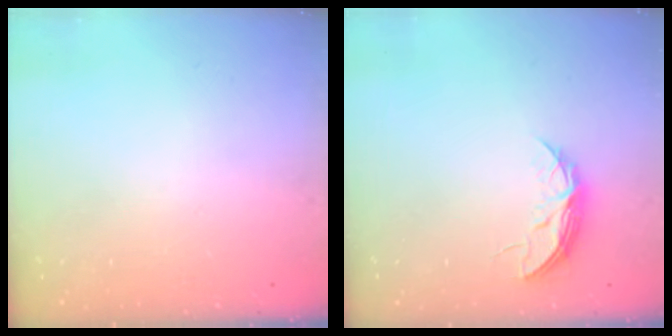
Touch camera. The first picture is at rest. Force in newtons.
{"total": 5.5, "press": 5.5, "slide": 0.5}